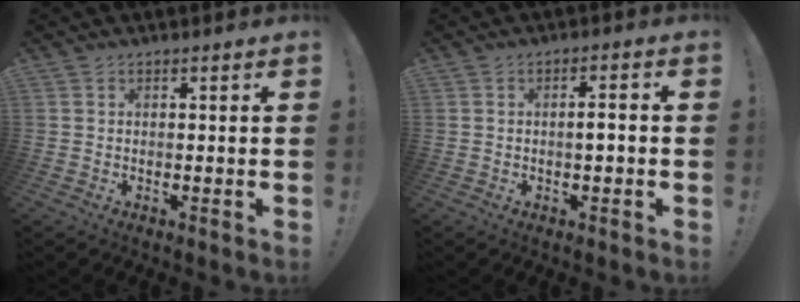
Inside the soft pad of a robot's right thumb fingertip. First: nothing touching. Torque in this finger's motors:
{"motor_torque": [0.04, -0.24, 0.07, 0.25, -0.02]}